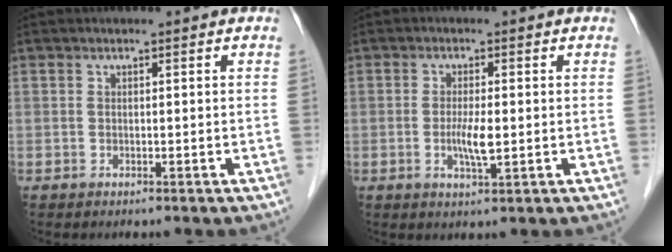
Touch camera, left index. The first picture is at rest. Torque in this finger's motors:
{"motor_torque": [0.84, 0.53, 0.14, 0.03]}